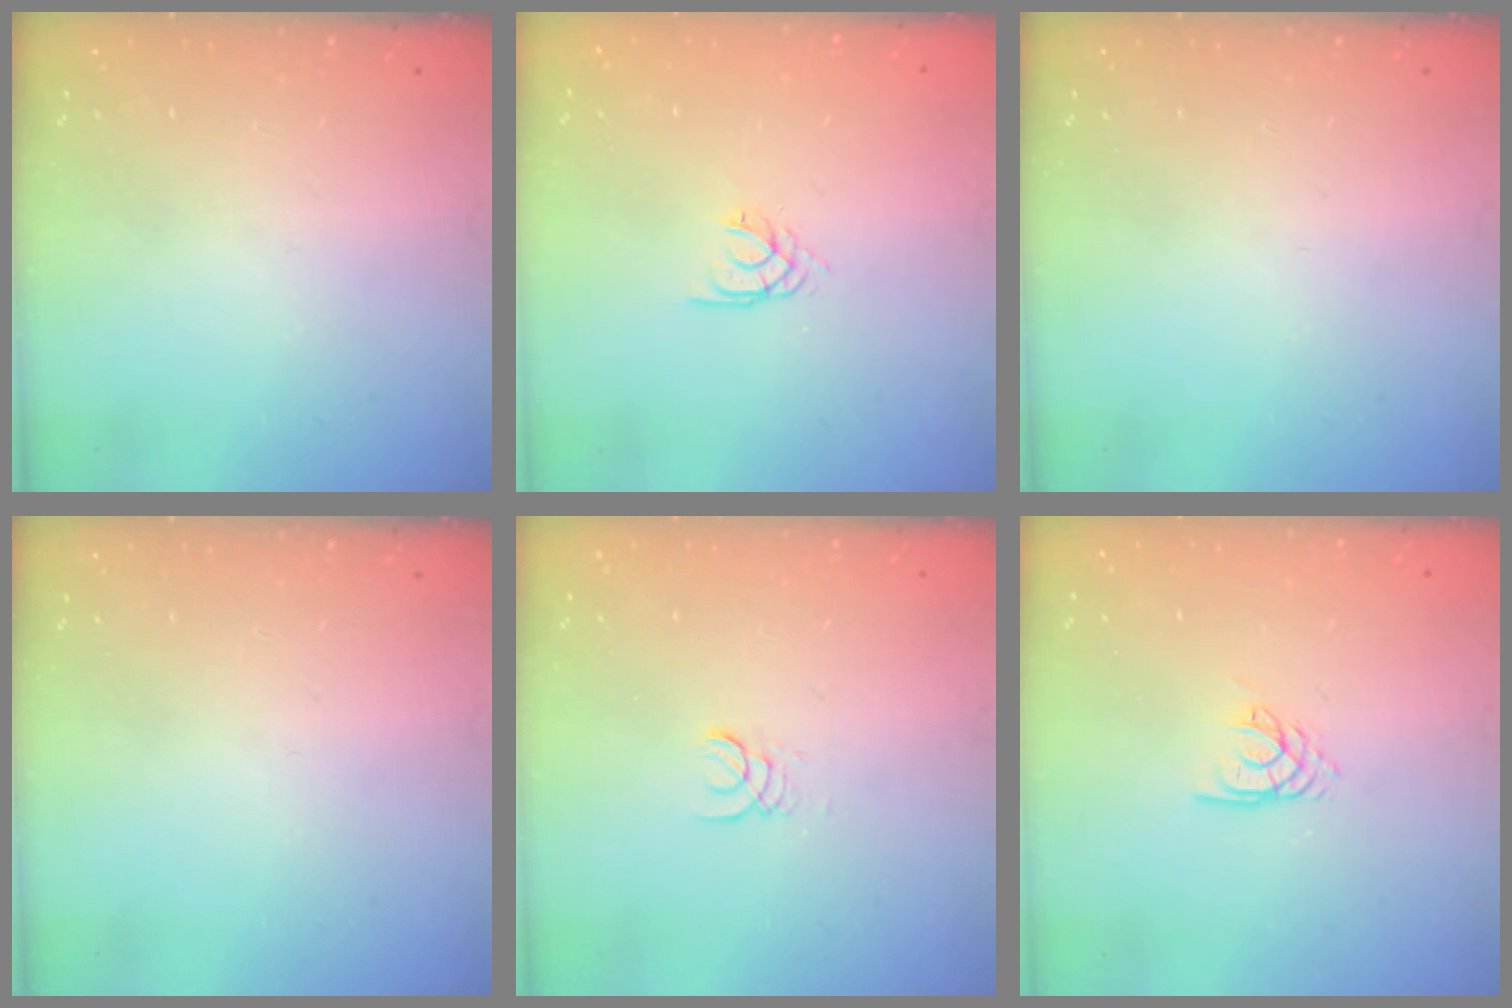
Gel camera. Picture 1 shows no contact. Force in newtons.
{"total": 1.7, "press": 1.7, "slide": 0.1}
{"total": 0.0}
{"total": 0.0}
{"total": 1.3, "press": 1.3, "slide": 0.1}
{"total": 2.1, "press": 2.1, "slide": 0.1}